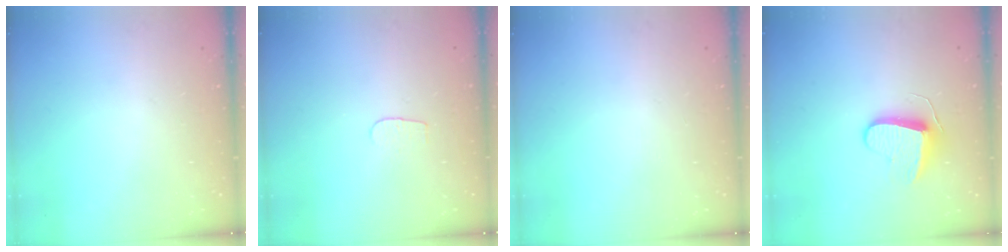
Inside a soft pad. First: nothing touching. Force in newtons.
{"total": 3.1, "press": 3.1, "slide": 0.2}
{"total": 0.0}
{"total": 8.9, "press": 8.9, "slide": 0.7}